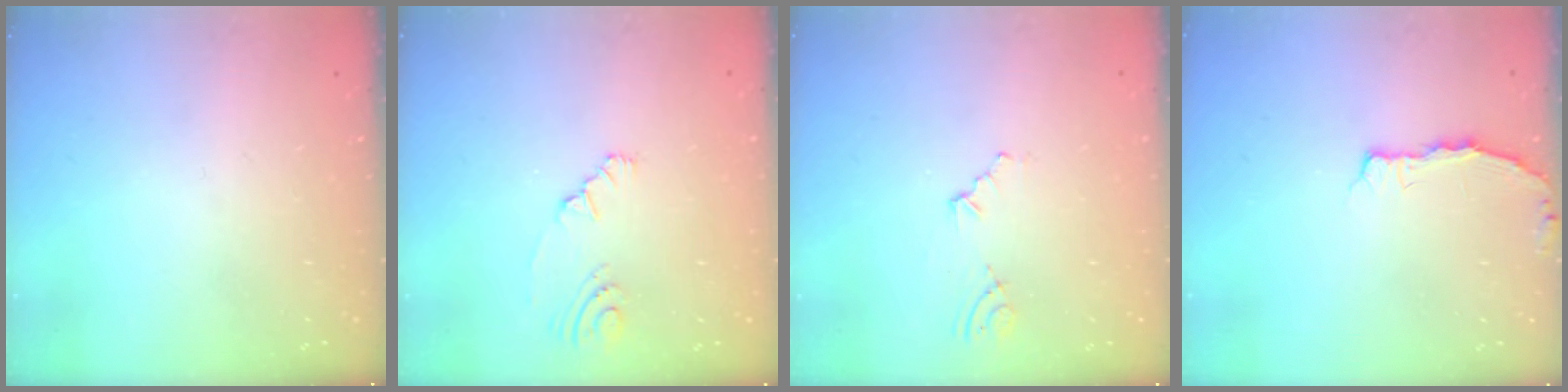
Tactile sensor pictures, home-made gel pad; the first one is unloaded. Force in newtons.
{"total": 5.6, "press": 3.4, "slide": 4.5}
{"total": 3.0, "press": 2.2, "slide": 2.0}
{"total": 2.9, "press": 2.9, "slide": 0.5}